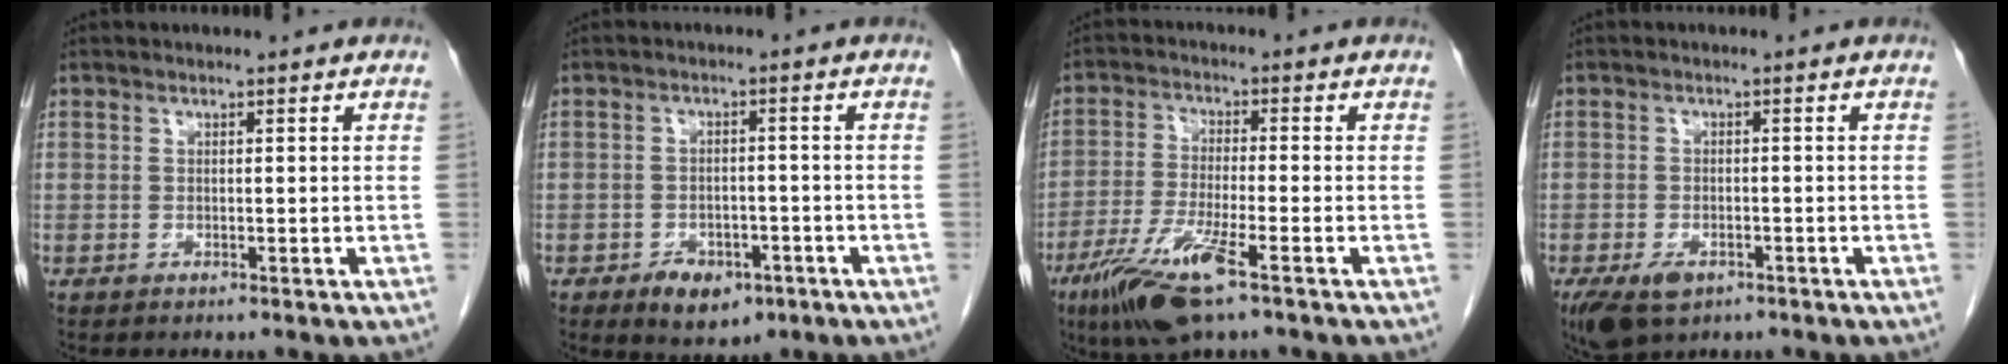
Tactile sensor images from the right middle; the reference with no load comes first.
{"total": 5.8, "force": [-3.2, 3.5, 3.3], "torque": [-0.051, 0.002, -0.040]}
{"total": 10.0, "force": [-5.7, 1.0, 8.2], "torque": [-0.169, -0.025, -0.103]}
{"total": 5.9, "force": [-3.4, 3.2, 3.6], "torque": [-0.067, -0.007, -0.052]}